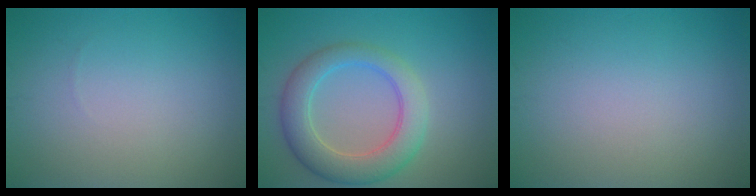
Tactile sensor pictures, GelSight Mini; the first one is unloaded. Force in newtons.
{"total": 5.7, "press": 5.7, "slide": 0.2}
{"total": 0.0}